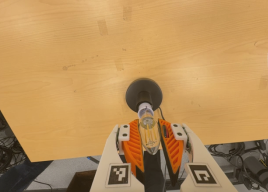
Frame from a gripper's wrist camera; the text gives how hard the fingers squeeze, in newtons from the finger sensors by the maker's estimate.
{"total": 15.5, "left": 16.5, "right": 14.4}